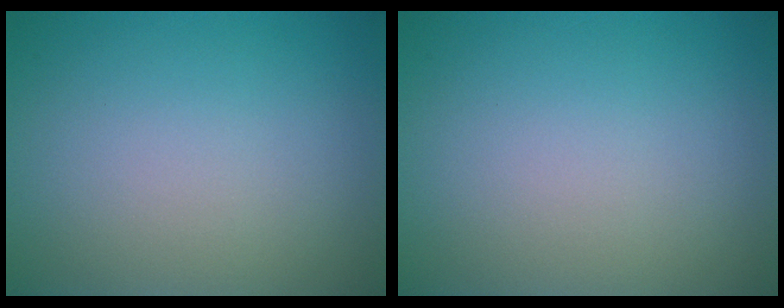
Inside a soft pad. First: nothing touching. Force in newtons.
{"total": 0.0}